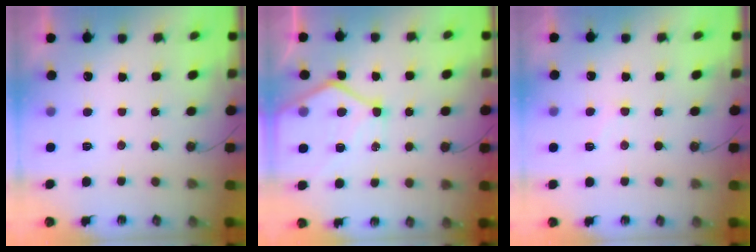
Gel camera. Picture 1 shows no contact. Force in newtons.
{"total": 14.1, "press": 14.0, "slide": 1.3}
{"total": 6.3, "press": 6.3, "slide": 0.6}